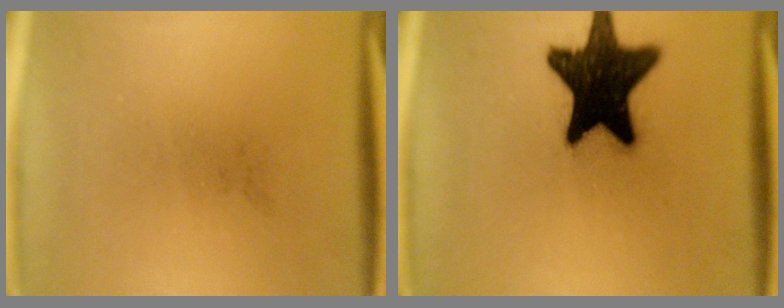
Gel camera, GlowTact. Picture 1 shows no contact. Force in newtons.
{"total": 19.0}